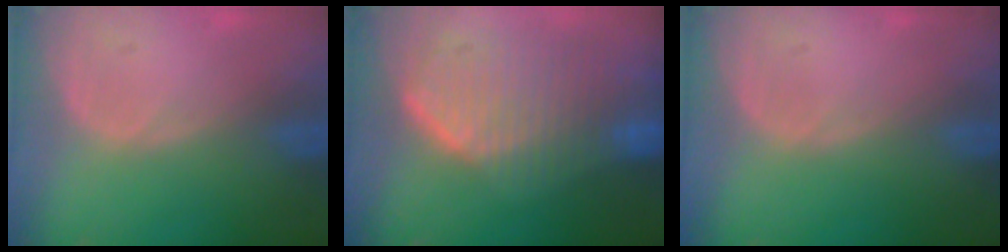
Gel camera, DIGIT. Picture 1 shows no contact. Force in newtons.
{"total": 10.5, "press": 9.1, "slide": 5.2}
{"total": 0.0}